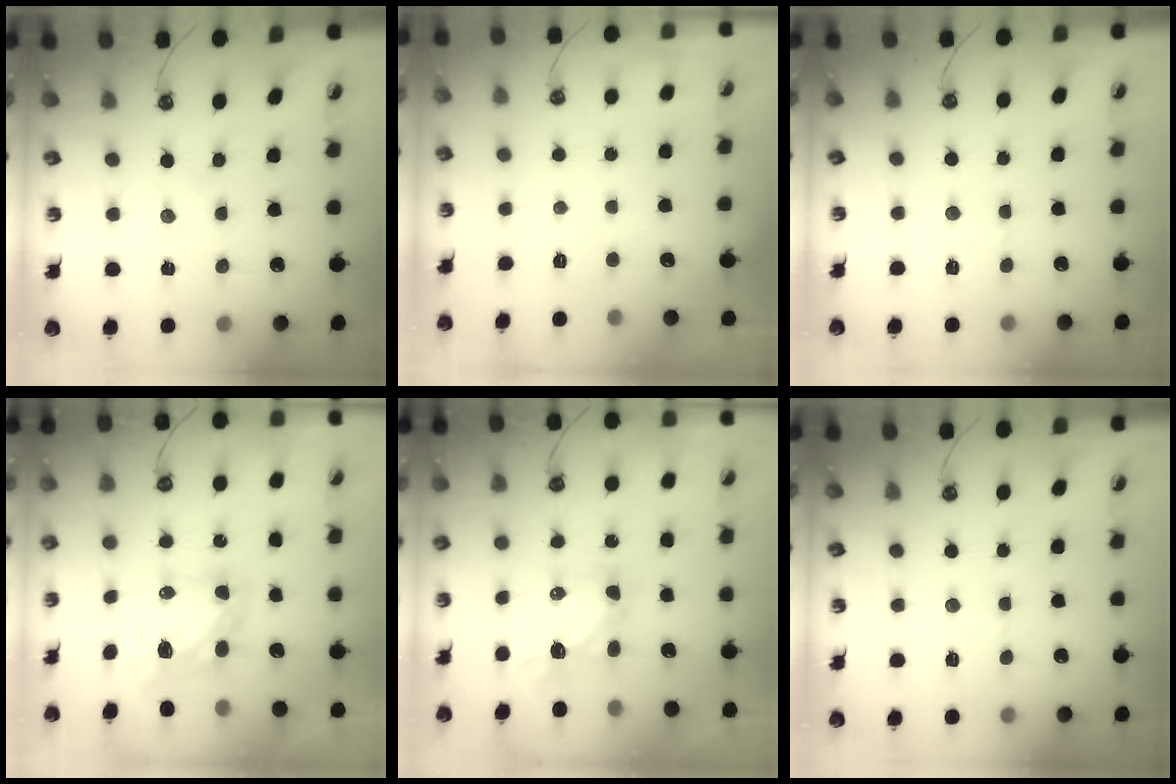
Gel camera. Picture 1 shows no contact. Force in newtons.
{"total": 0.0}
{"total": 2.2, "press": 2.1, "slide": 0.4}
{"total": 6.5, "press": 6.5, "slide": 0.6}
{"total": 6.5, "press": 6.5, "slide": 0.7}
{"total": 2.0, "press": 1.9, "slide": 0.6}